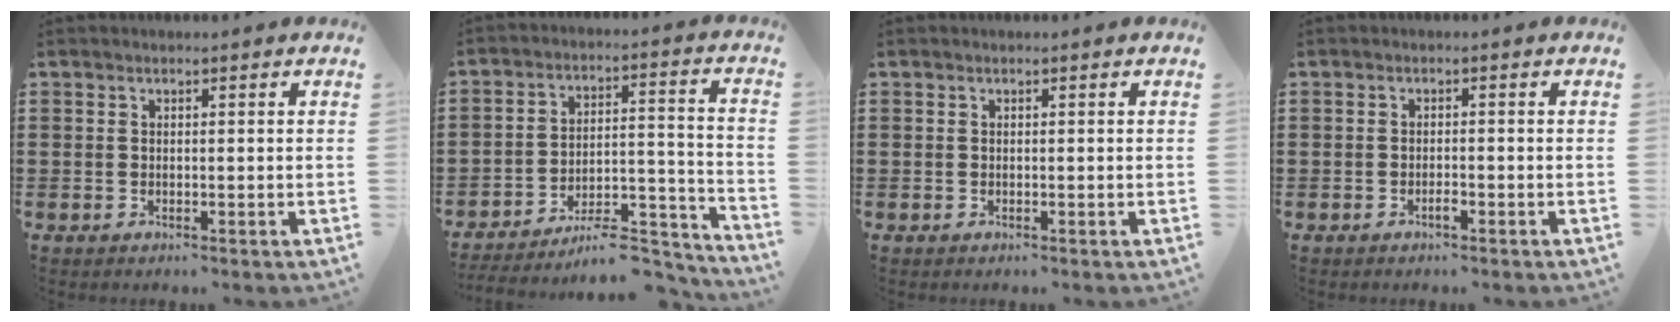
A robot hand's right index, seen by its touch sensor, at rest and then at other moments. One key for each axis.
{"total": 8.8, "fx": -7.8, "fy": 2.0, "fz": 3.6, "tx": -0.041, "ty": 0.025, "tz": -0.147}
{"total": 0.0}
{"total": 1.4, "fx": -0.8, "fy": 0.3, "fz": 1.0, "tx": -0.023, "ty": -0.004, "tz": -0.014}